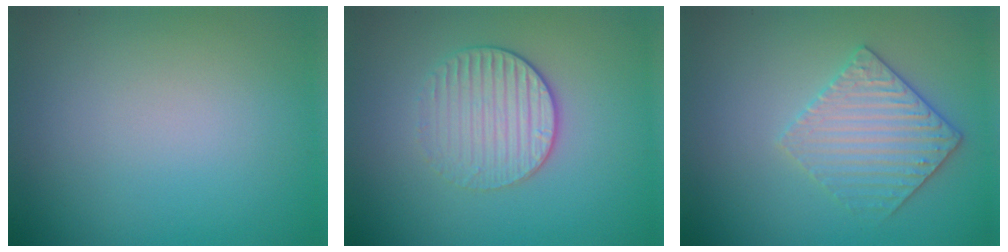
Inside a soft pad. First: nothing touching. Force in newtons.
{"total": 3.1, "press": 2.7, "slide": 1.5}
{"total": 3.2, "press": 3.0, "slide": 1.1}